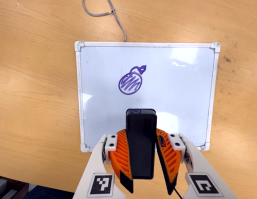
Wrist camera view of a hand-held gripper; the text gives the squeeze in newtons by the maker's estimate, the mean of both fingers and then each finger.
{"total": 9.9, "left": 8.1, "right": 11.7}